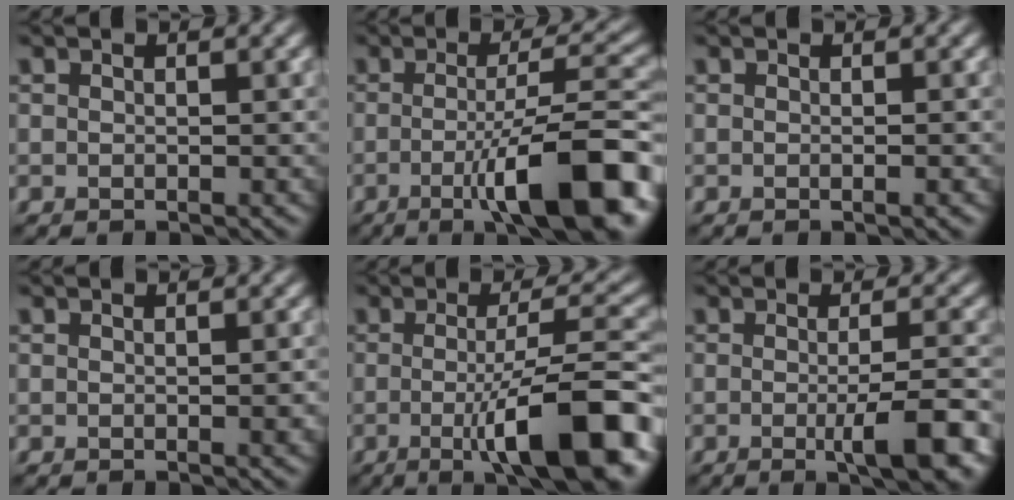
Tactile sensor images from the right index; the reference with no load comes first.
{"total": 11.6, "force": [-3.7, 2.5, 10.7], "torque": [-0.143, 0.005, -0.062]}
{"total": 0.9, "force": [-0.2, 0.2, 0.9], "torque": [-0.007, -0.001, -0.004]}
{"total": 0.8, "force": [-0.1, 0.1, 0.8], "torque": [-0.011, 0.000, 0.000]}
{"total": 11.2, "force": [-2.7, 2.5, 10.6], "torque": [-0.137, -0.001, -0.046]}
{"total": 6.1, "force": [-1.5, 1.3, 5.8], "torque": [-0.084, -0.002, -0.022]}